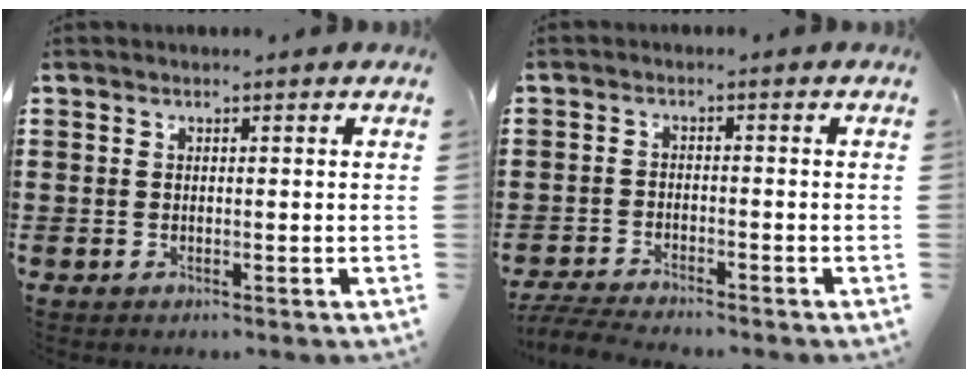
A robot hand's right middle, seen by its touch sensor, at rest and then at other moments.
{"total": 3.8, "force": [-3.6, 0.1, 1.1], "torque": [-0.032, -0.007, -0.077]}